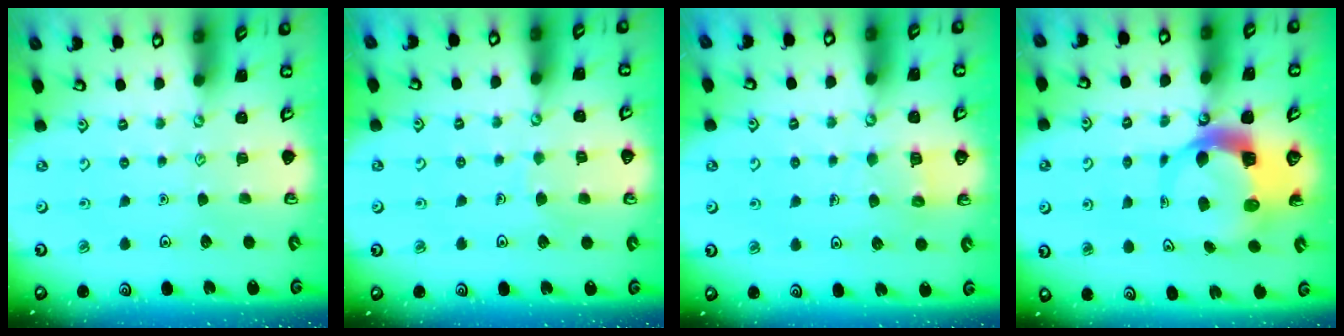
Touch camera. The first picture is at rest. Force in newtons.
{"total": 4.2, "press": 4.1, "slide": 0.4}
{"total": 5.9, "press": 5.9, "slide": 0.3}
{"total": 7.3, "press": 7.2, "slide": 1.2}